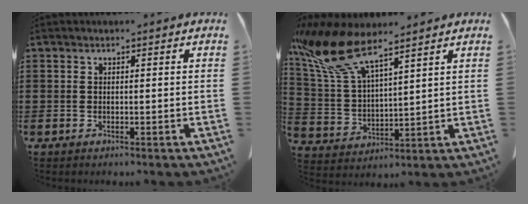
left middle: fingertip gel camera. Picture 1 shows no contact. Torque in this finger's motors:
{"motor_torque": [2.14, 0.00, 0.45, 0.21]}